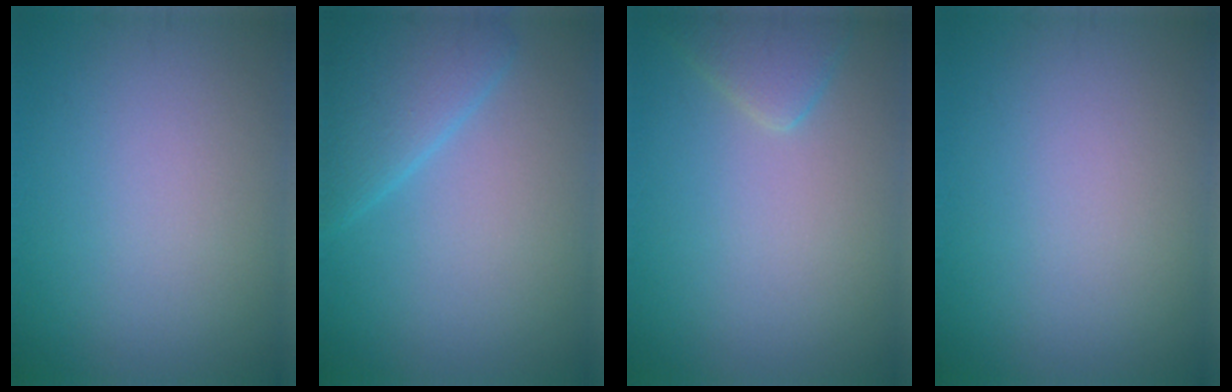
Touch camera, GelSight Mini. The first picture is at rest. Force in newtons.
{"total": 4.3, "press": 4.3, "slide": 0.2}
{"total": 2.3, "press": 2.2, "slide": 0.2}
{"total": 0.0}